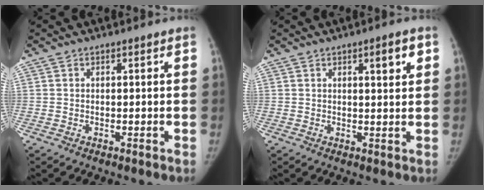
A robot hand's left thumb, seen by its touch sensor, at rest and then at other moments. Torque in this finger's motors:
{"motor_torque": [-0.05, 0.05, 0.60, -0.14, 0.01]}